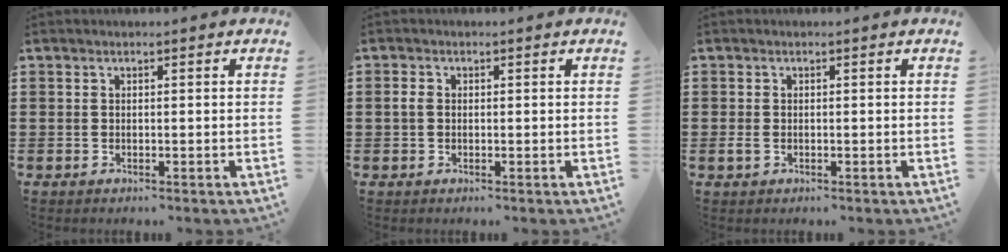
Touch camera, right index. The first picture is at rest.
{"total": 1.2, "force": [0.1, 0.9, 0.8], "torque": [-0.027, 0.003, -0.002]}
{"total": 1.0, "force": [-0.3, 0.6, 0.8], "torque": [-0.025, -0.003, -0.008]}